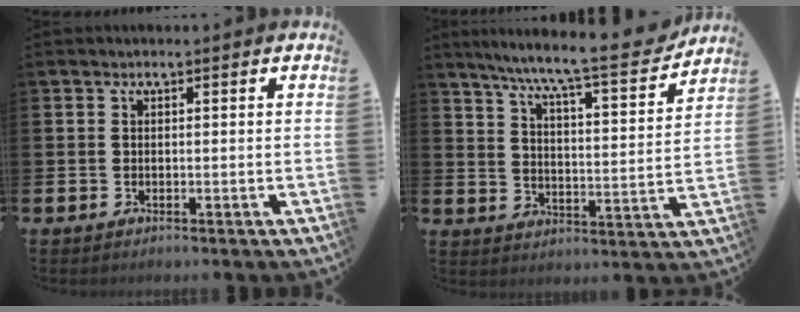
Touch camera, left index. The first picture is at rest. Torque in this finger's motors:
{"motor_torque": [0.98, -1.16, 0.68, 0.21]}